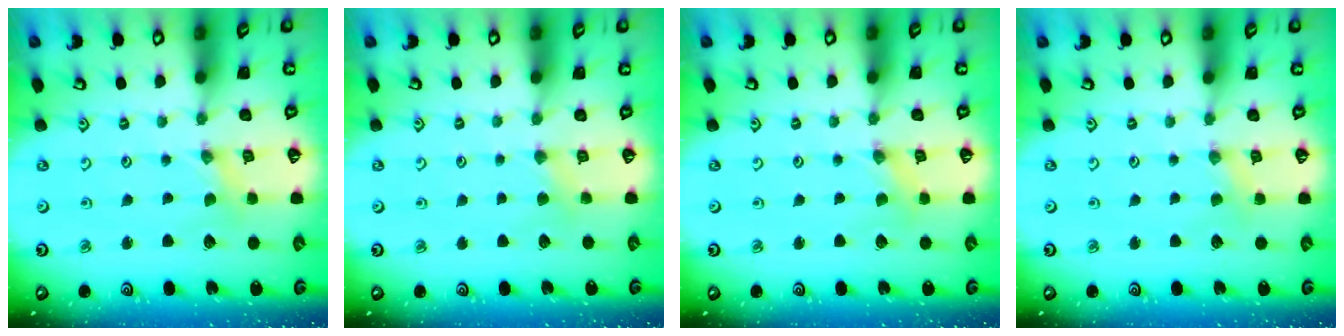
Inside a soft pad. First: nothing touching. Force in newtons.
{"total": 2.5, "press": 2.5, "slide": 0.3}
{"total": 0.6, "press": 0.6, "slide": 0.1}
{"total": 1.8, "press": 1.7, "slide": 0.4}